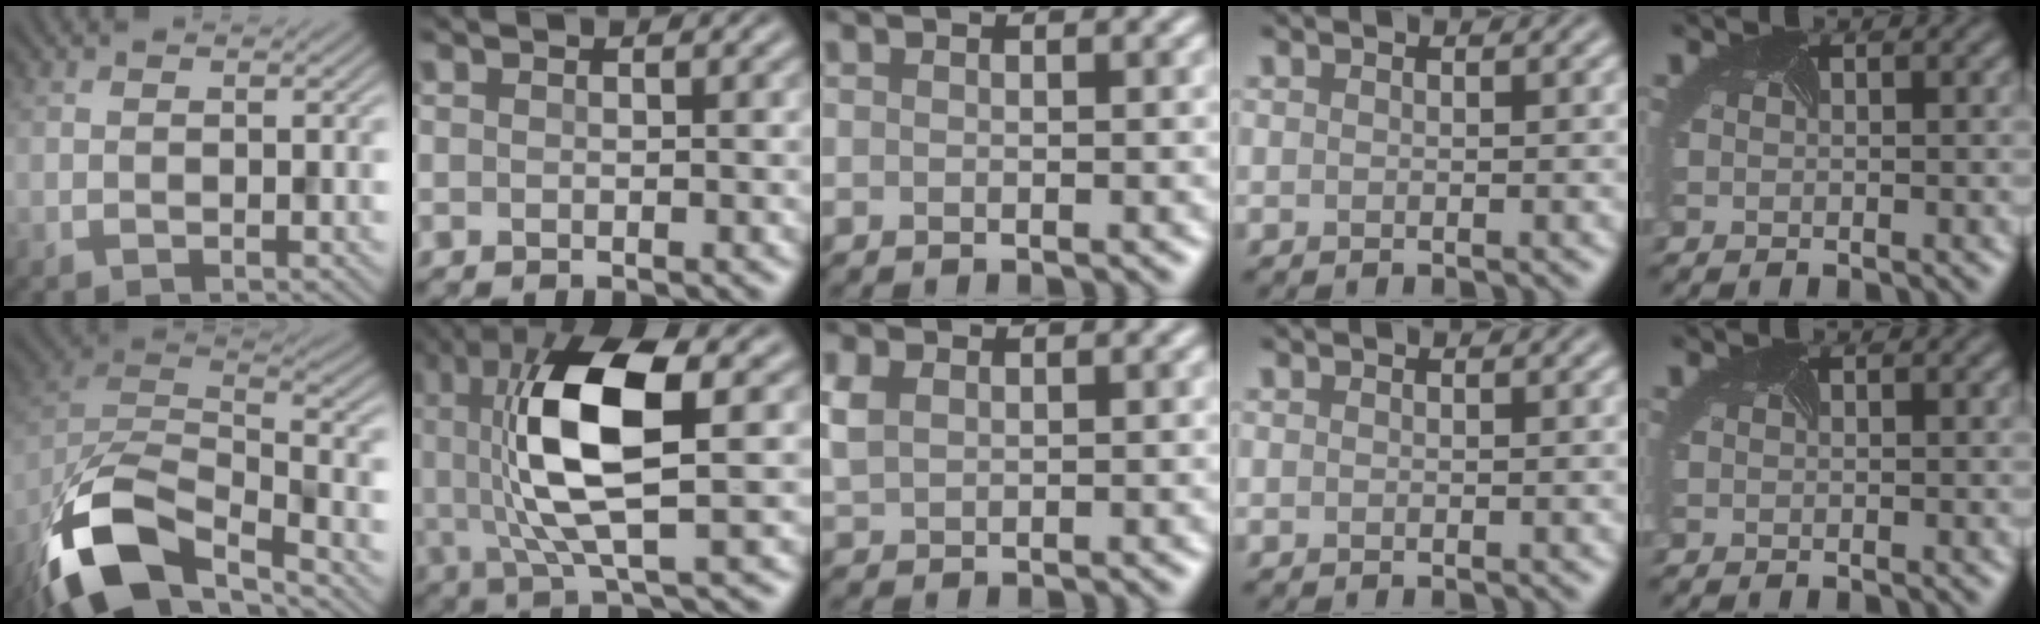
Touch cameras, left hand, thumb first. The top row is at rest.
{"thumb": {"total": 15.3, "force": [-9.5, 6.6, 10.1], "torque": [-0.225, -0.023, -0.181]}, "index": {"total": 10.0, "force": [1.4, 3.0, 9.4], "torque": [-0.188, 0.007, 0.027]}, "middle": {"total": 2.1, "force": [0.8, 1.4, 1.3], "torque": [-0.034, 0.003, 0.019]}}